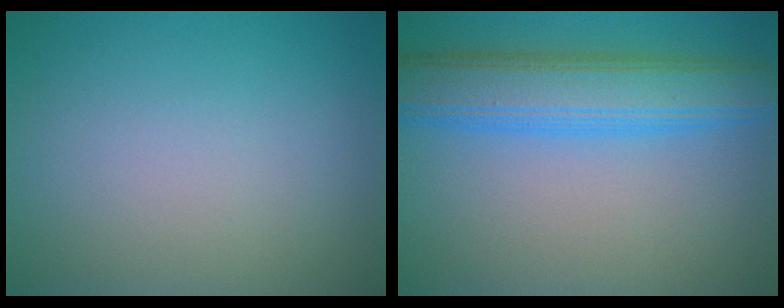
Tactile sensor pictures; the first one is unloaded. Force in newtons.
{"total": 6.8, "press": 6.8, "slide": 0.3}